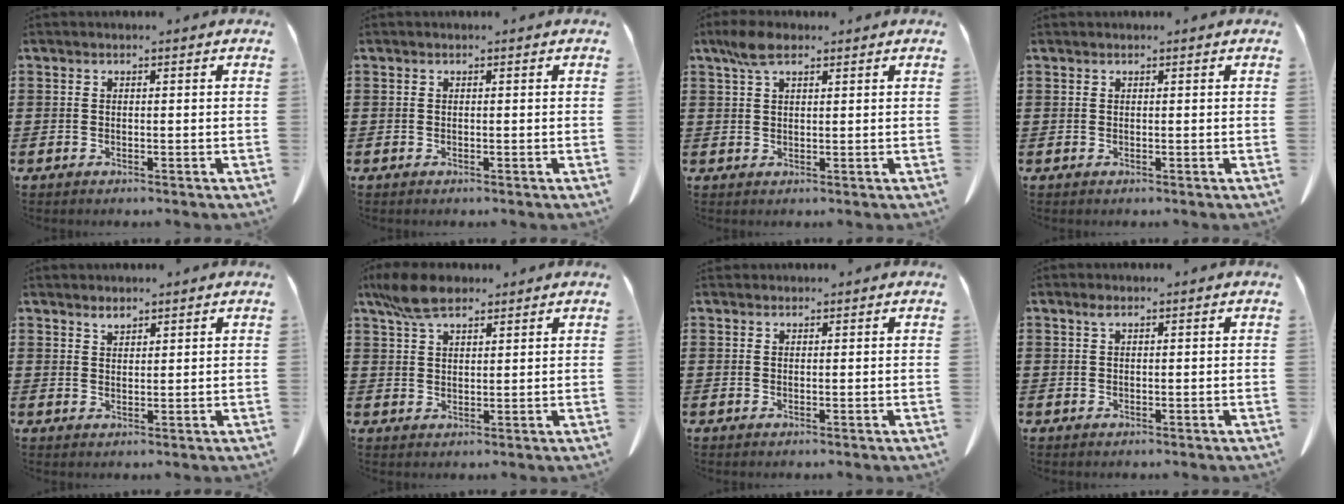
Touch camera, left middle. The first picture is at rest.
{"total": 0.0}
{"total": 4.1, "force": [2.4, 1.6, 2.9], "torque": [-0.064, 0.004, 0.045]}
{"total": 0.0}
{"total": 1.7, "force": [1.6, 0.4, 0.4], "torque": [-0.012, -0.002, 0.032]}
{"total": 6.6, "force": [4.8, 2.4, 3.8], "torque": [-0.089, -0.001, 0.091]}
{"total": 0.6, "force": [0.6, 0.2, 0.0], "torque": [-0.003, -0.002, 0.013]}
{"total": 1.0, "force": [0.5, 0.4, 0.8], "torque": [-0.019, 0.002, 0.009]}